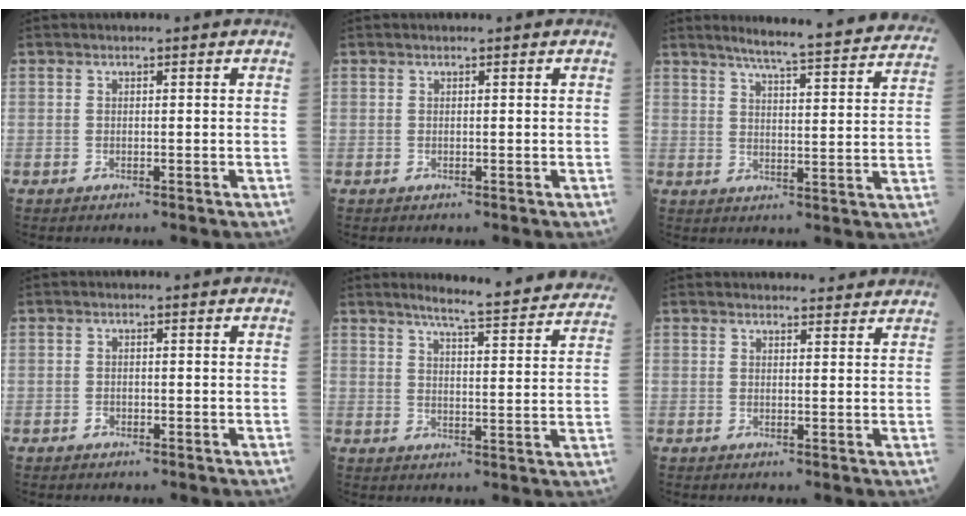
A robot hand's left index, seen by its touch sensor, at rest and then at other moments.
{"total": 0.0}
{"total": 21.3, "force": [19.5, 1.0, 8.3], "torque": [-0.110, -0.044, 0.230]}
{"total": 0.6, "force": [-0.4, 0.4, 0.2], "torque": [-0.005, 0.001, -0.008]}
{"total": 18.2, "force": [16.8, 1.1, 7.0], "torque": [-0.088, -0.047, 0.192]}
{"total": 7.0, "force": [6.7, 1.3, 1.4], "torque": [-0.004, 0.013, 0.065]}